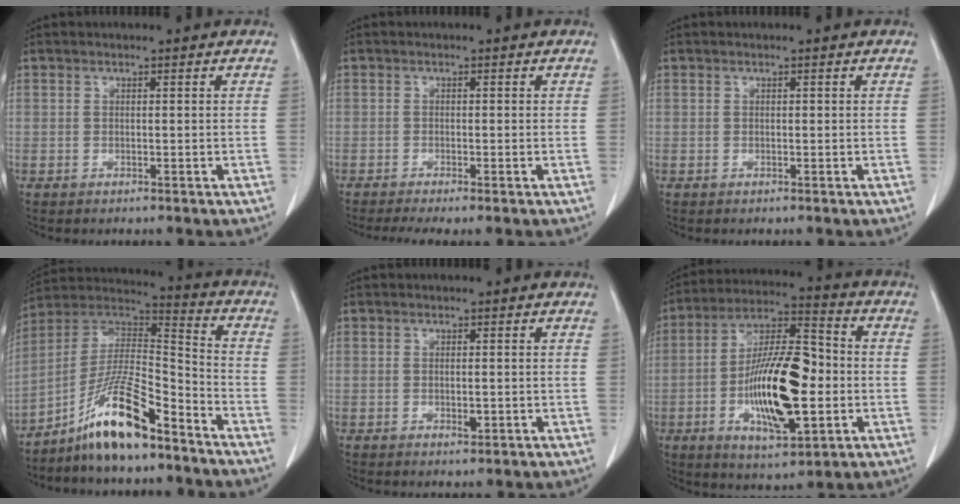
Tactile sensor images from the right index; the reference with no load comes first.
{"total": 3.3, "force": [-2.2, 0.2, 2.4], "torque": [-0.042, -0.010, -0.038]}
{"total": 0.0}
{"total": 13.5, "force": [-9.4, 2.0, 9.5], "torque": [-0.179, 0.017, -0.169]}
{"total": 1.3, "force": [-0.2, 0.5, 1.2], "torque": [-0.021, -0.003, -0.002]}
{"total": 18.0, "force": [-3.0, 5.5, 16.8], "torque": [-0.311, 0.008, -0.048]}